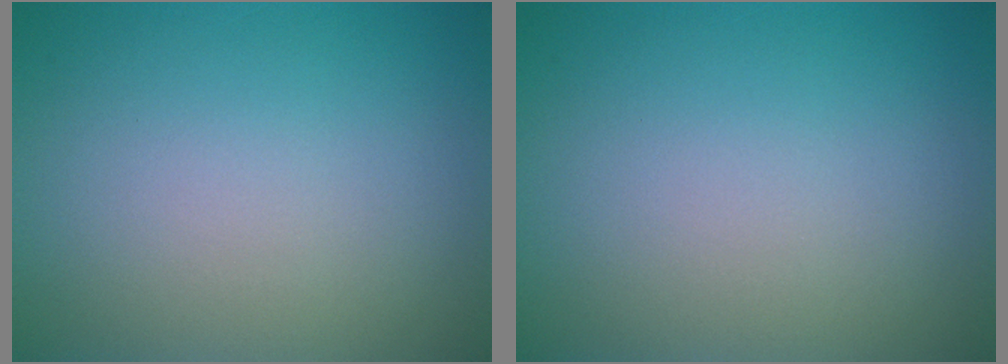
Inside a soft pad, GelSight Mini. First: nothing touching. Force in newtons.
{"total": 0.0}